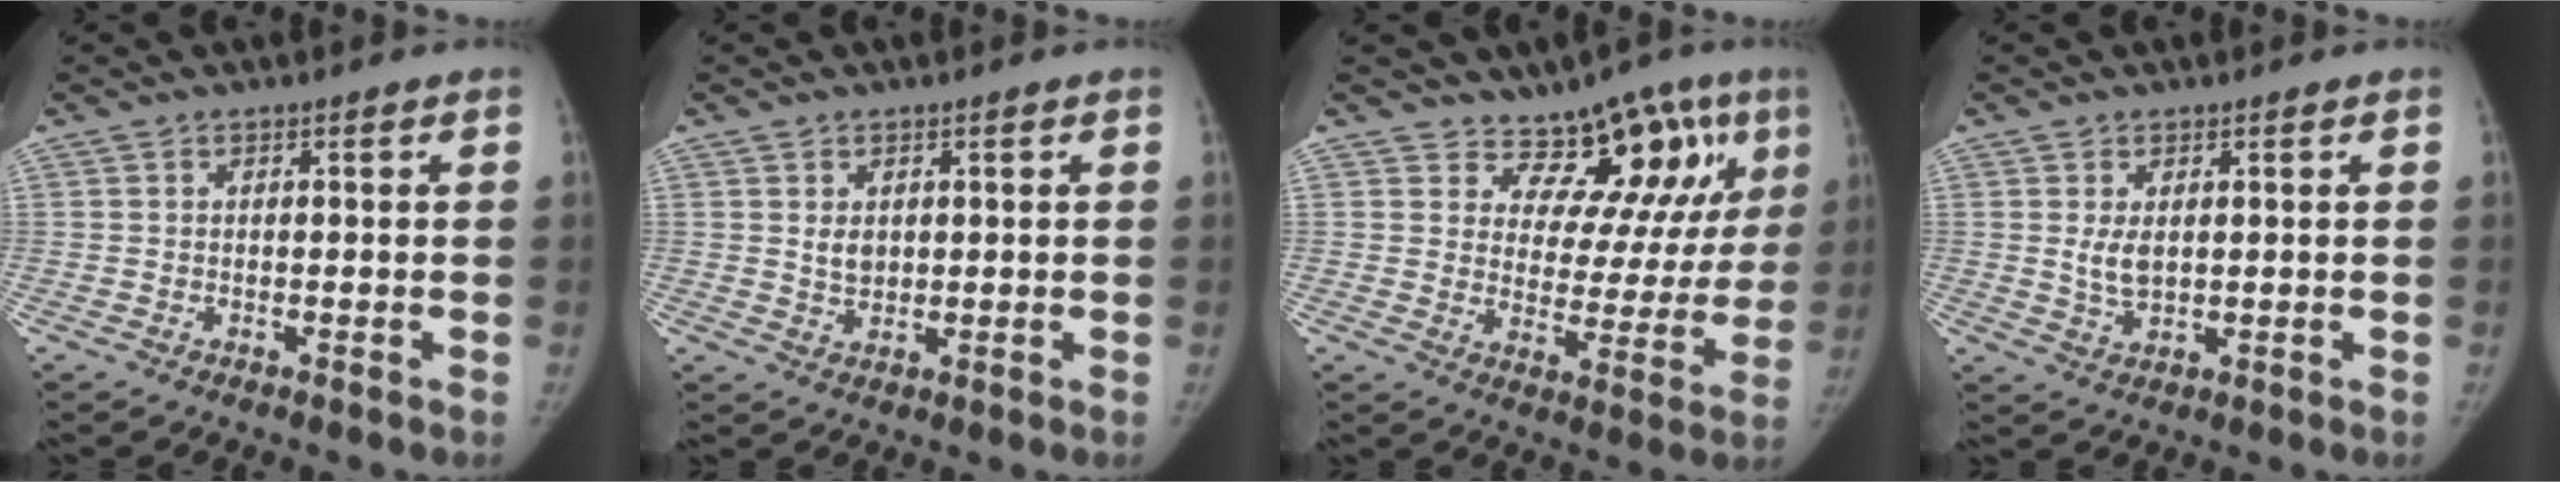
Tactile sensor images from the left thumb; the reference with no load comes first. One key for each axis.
{"total": 2.6, "fx": 0.7, "fy": 2.0, "fz": 1.6, "tx": -0.017, "ty": -0.007, "tz": 0.017}
{"total": 14.0, "fx": 9.6, "fy": 8.0, "fz": 6.3, "tx": -0.019, "ty": -0.056, "tz": 0.122}
{"total": 3.5, "fx": 0.7, "fy": 2.1, "fz": 2.8, "tx": -0.046, "ty": -0.009, "tz": 0.019}